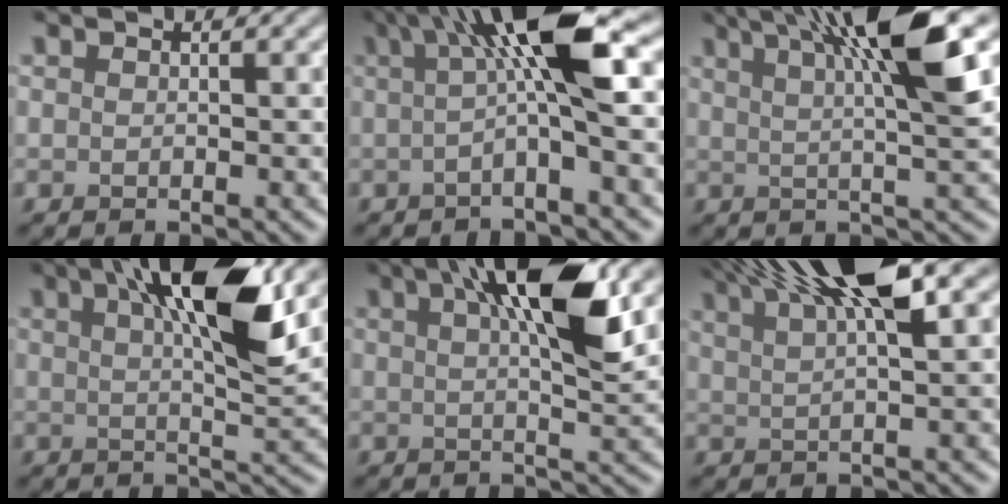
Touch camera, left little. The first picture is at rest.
{"total": 7.4, "force": [1.0, 1.0, 7.2], "torque": [-0.109, 0.005, 0.023]}
{"total": 8.7, "force": [3.8, 1.1, 7.7], "torque": [-0.103, 0.007, 0.074]}
{"total": 9.1, "force": [3.5, 1.9, 8.2], "torque": [-0.118, 0.003, 0.065]}
{"total": 8.2, "force": [3.0, 1.7, 7.4], "torque": [-0.102, 0.006, 0.056]}
{"total": 9.5, "force": [5.5, 2.2, 7.4], "torque": [-0.103, 0.026, 0.091]}